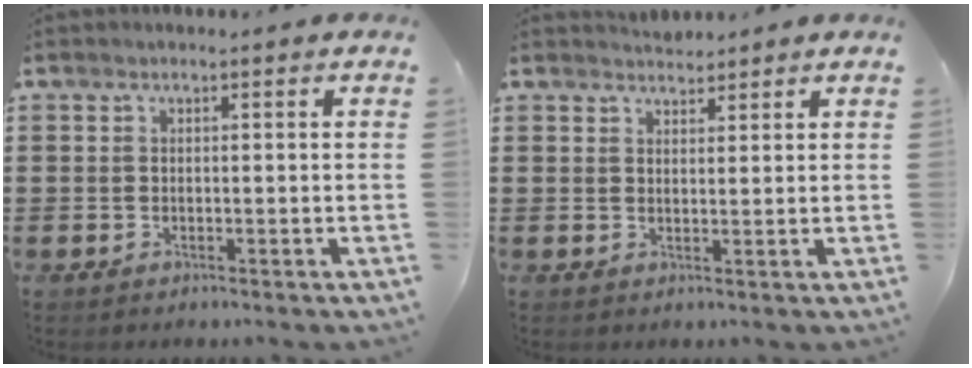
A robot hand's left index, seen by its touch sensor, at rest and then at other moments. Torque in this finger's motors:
{"motor_torque": [0.03, 0.01, -0.02, 0.00]}